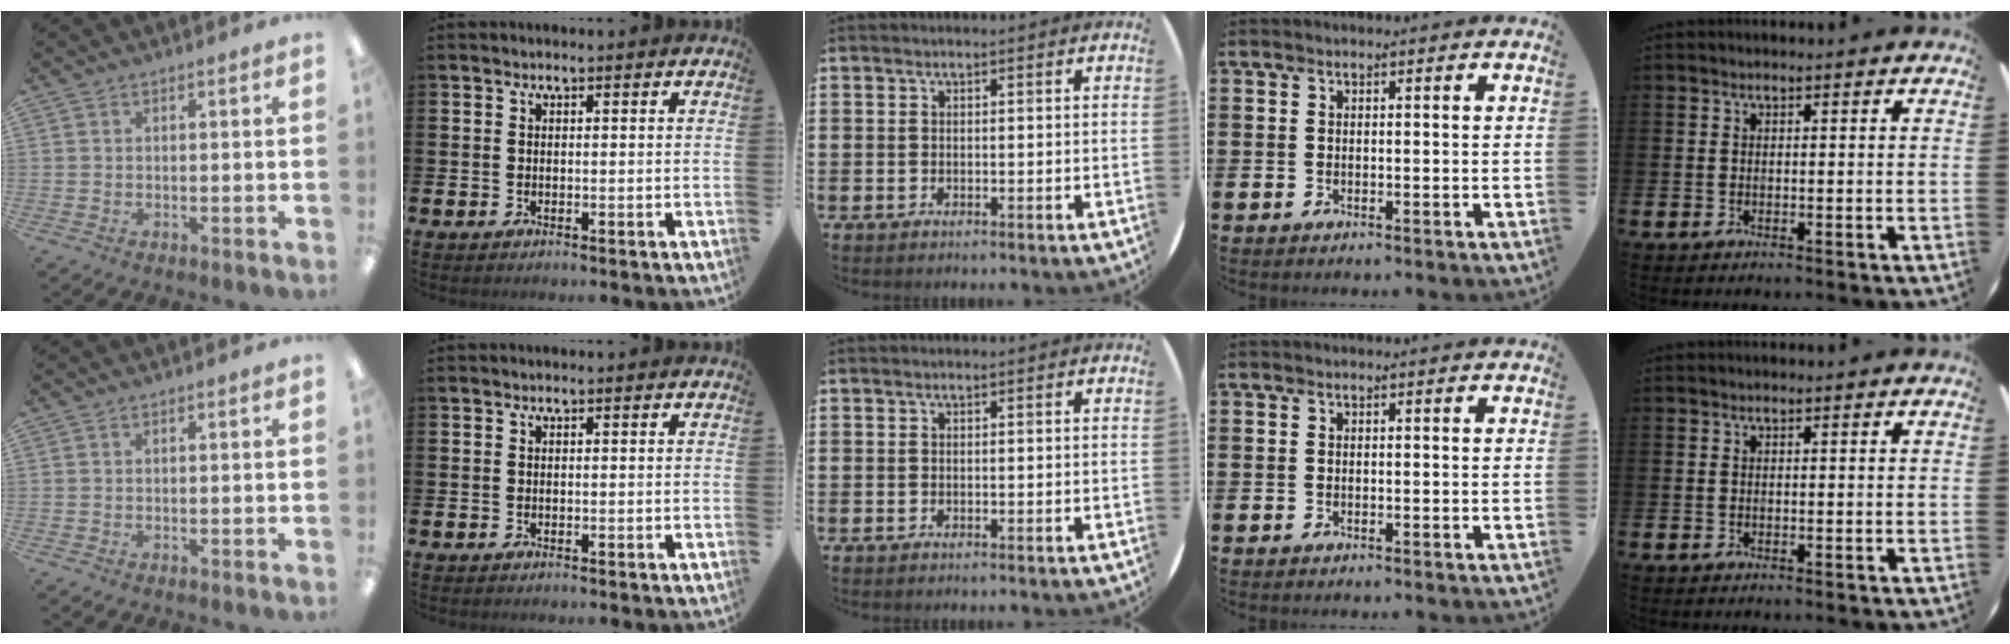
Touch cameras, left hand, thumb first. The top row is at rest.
{}